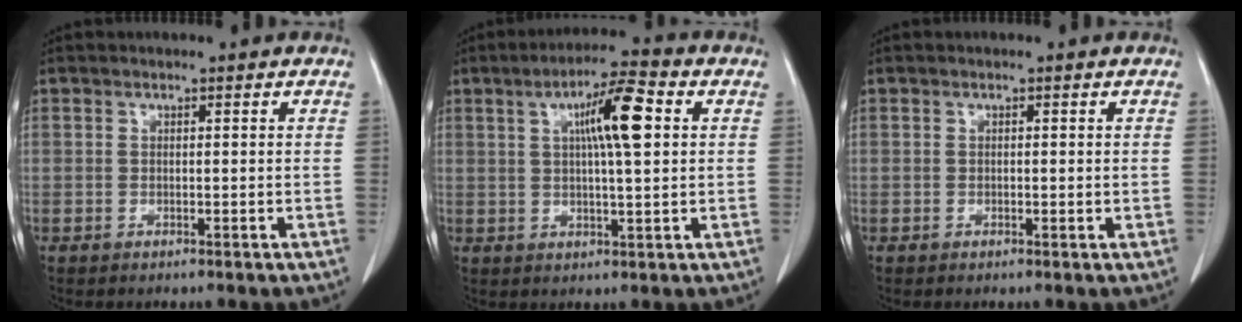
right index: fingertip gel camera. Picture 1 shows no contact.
{"total": 9.4, "force": [2.5, 1.1, 9.0], "torque": [-0.149, 0.014, 0.038]}
{"total": 0.9, "force": [-0.1, 0.3, 0.8], "torque": [-0.012, -0.001, 0.000]}